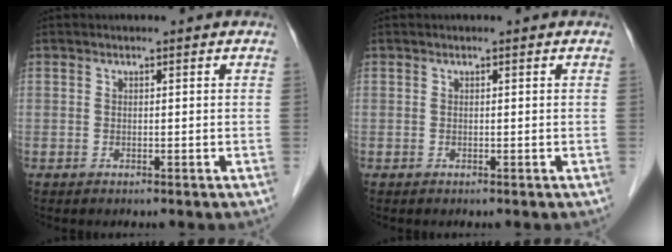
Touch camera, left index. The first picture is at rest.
{"total": 0.0}